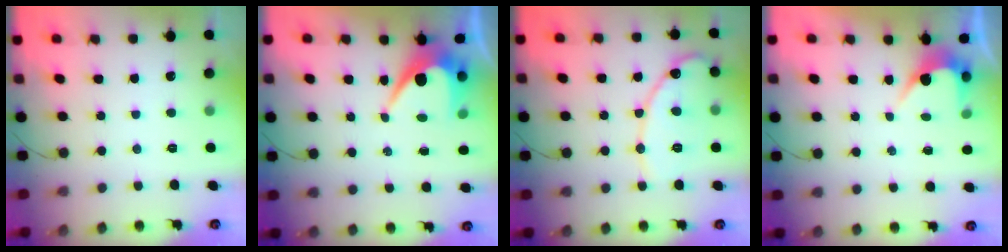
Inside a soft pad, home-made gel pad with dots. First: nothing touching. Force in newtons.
{"total": 6.6, "press": 6.6, "slide": 0.5}
{"total": 12.7, "press": 12.6, "slide": 1.1}
{"total": 3.4, "press": 3.4, "slide": 0.3}